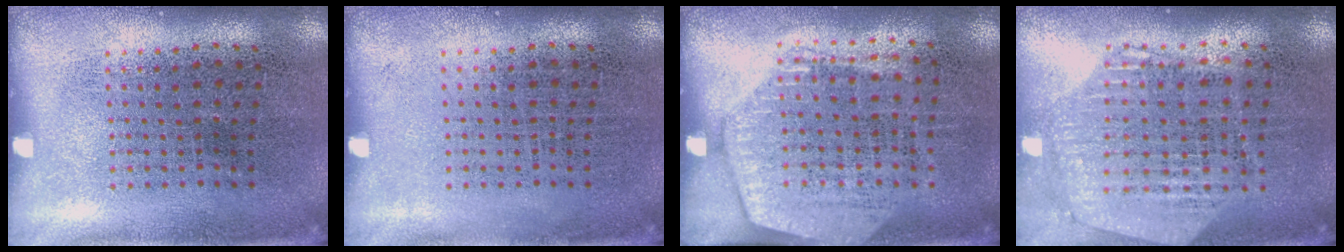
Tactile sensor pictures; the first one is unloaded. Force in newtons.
{"total": 0.0}
{"total": 1.5, "press": 1.4, "slide": 0.7}
{"total": 1.1, "press": 1.1, "slide": 0.2}